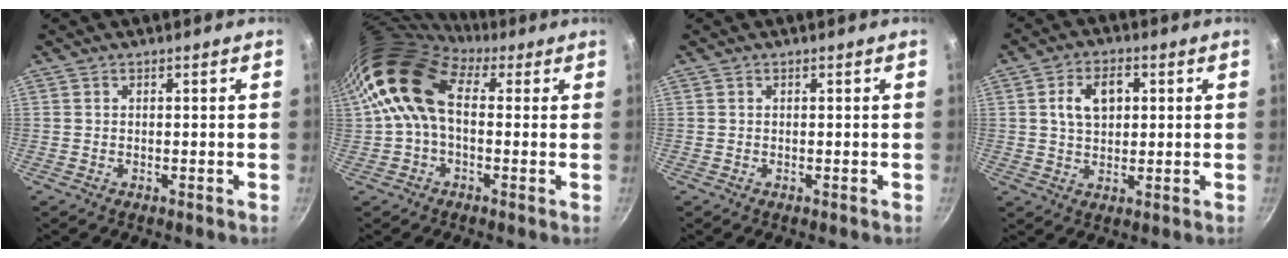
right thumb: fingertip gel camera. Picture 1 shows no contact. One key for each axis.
{"total": 13.2, "fx": 2.0, "fy": 8.8, "fz": 9.7, "tx": -0.173, "ty": 0.023, "tz": 0.018}
{"total": 0.0}
{"total": 7.6, "fx": 1.7, "fy": 5.1, "fz": 5.4, "tx": -0.073, "ty": 0.006, "tz": 0.027}